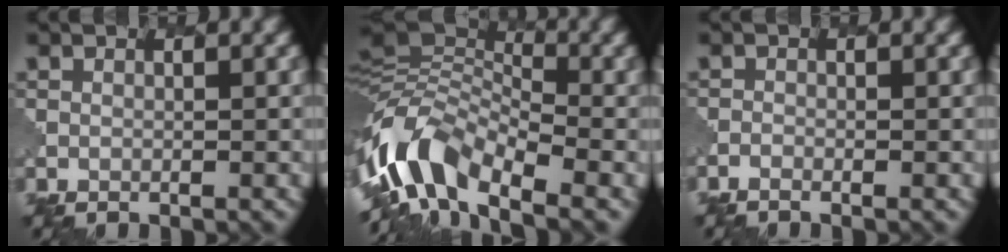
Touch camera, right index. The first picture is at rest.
{"total": 9.5, "force": [-4.6, 4.8, 6.8], "torque": [-0.123, 0.003, -0.103]}
{"total": 0.9, "force": [-0.8, 0.2, 0.1], "torque": [-0.002, -0.006, -0.020]}